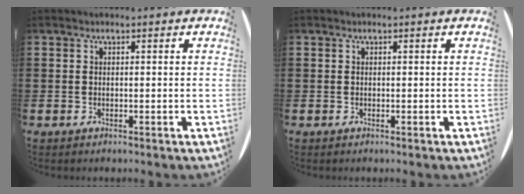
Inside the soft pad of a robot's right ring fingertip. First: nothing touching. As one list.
[{"total": 0.0}]